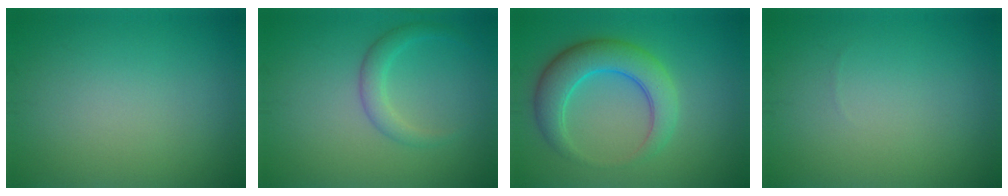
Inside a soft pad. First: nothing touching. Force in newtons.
{"total": 2.1, "press": 2.1, "slide": 0.1}
{"total": 5.6, "press": 5.6, "slide": 0.2}
{"total": 0.0}